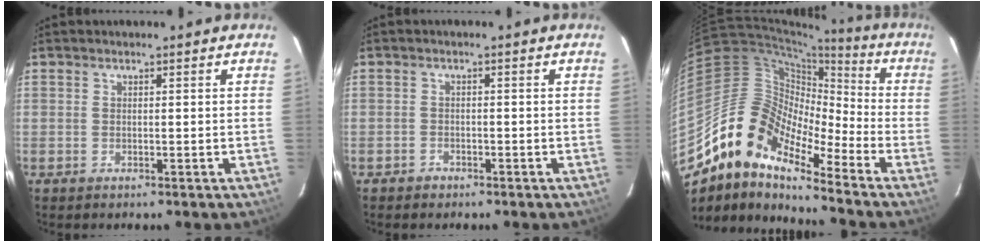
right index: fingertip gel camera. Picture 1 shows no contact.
{"total": 1.6, "force": [-1.2, 1.1, 0.1], "torque": [-0.003, 0.005, -0.020]}
{"total": 14.1, "force": [-10.8, 4.9, 7.6], "torque": [-0.113, 0.010, -0.223]}